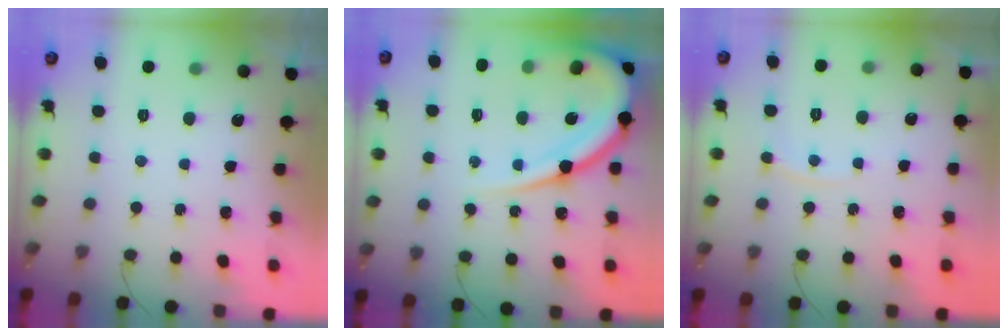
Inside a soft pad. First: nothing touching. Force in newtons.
{"total": 17.3, "press": 17.2, "slide": 1.8}
{"total": 3.9, "press": 3.9, "slide": 0.5}